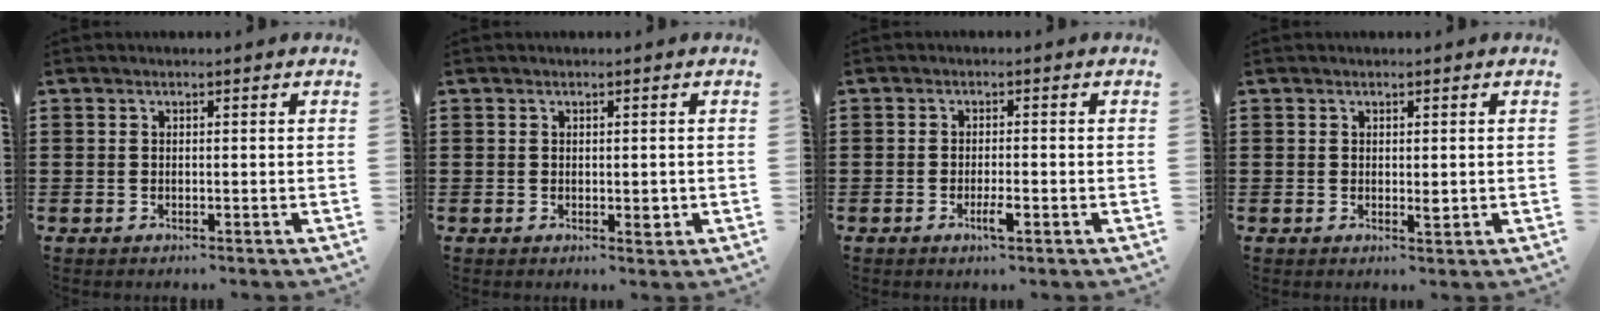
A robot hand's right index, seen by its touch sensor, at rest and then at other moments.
{"total": 1.6, "force": [-0.2, 0.9, 1.4], "torque": [-0.024, 0.001, -0.003]}
{"total": 2.8, "force": [-1.3, 0.4, 2.5], "torque": [-0.056, -0.006, -0.028]}
{"total": 1.2, "force": [0.0, 0.5, 1.0], "torque": [-0.019, 0.000, 0.000]}